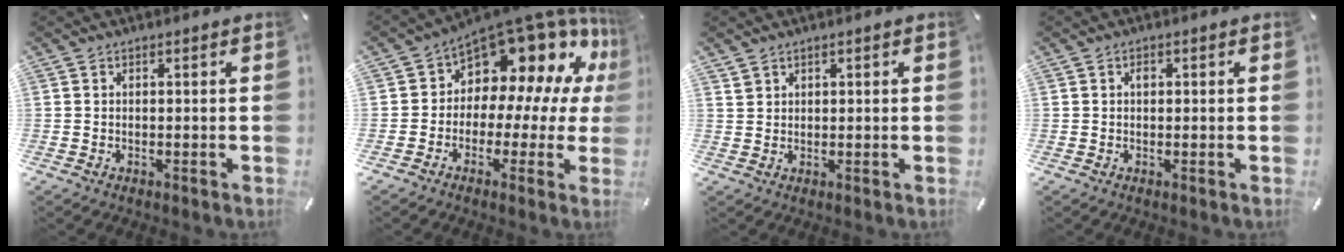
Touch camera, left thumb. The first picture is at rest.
{"total": 13.2, "force": [8.2, 7.8, 6.8], "torque": [-0.102, -0.089, 0.138]}
{"total": 1.7, "force": [1.1, 1.2, 0.1], "torque": [-0.003, 0.000, 0.022]}
{"total": 1.0, "force": [0.2, 0.7, 0.7], "torque": [-0.006, 0.000, 0.001]}